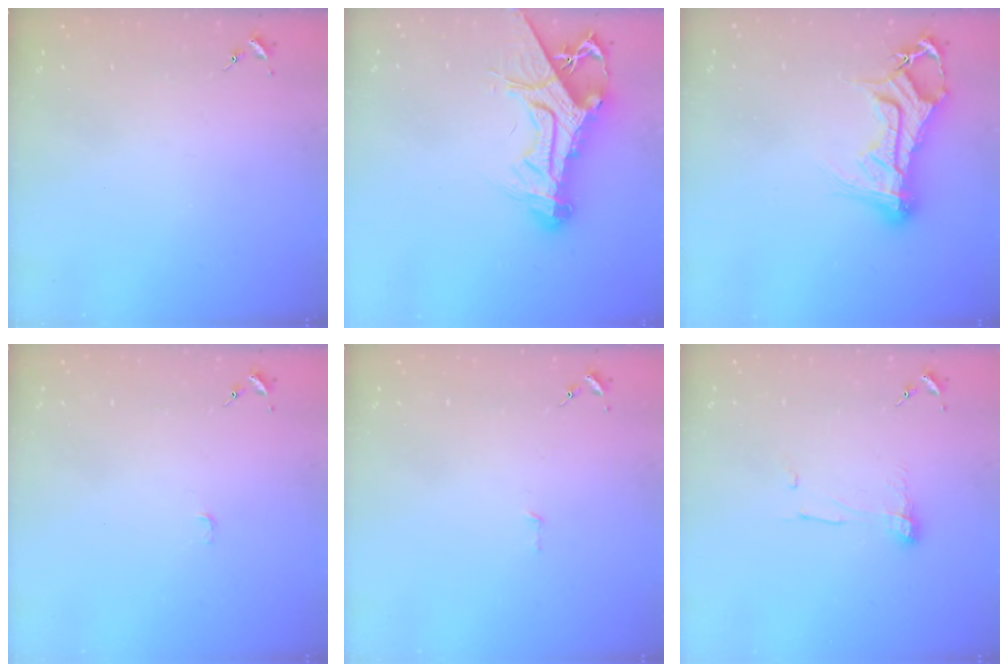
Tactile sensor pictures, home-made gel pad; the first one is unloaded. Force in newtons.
{"total": 18.9, "press": 18.8, "slide": 2.1}
{"total": 14.3, "press": 14.2, "slide": 1.4}
{"total": 3.0, "press": 3.0, "slide": 0.3}
{"total": 3.0, "press": 3.0, "slide": 0.2}
{"total": 7.0, "press": 7.0, "slide": 0.2}